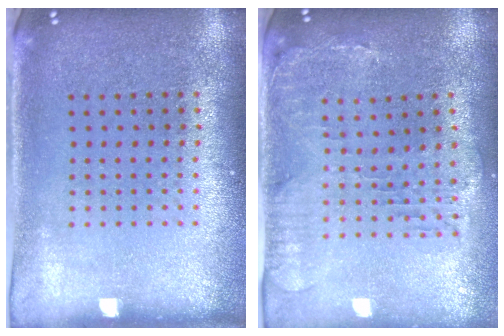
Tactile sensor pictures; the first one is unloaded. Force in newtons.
{"total": 0.6, "press": 0.5, "slide": 0.3}